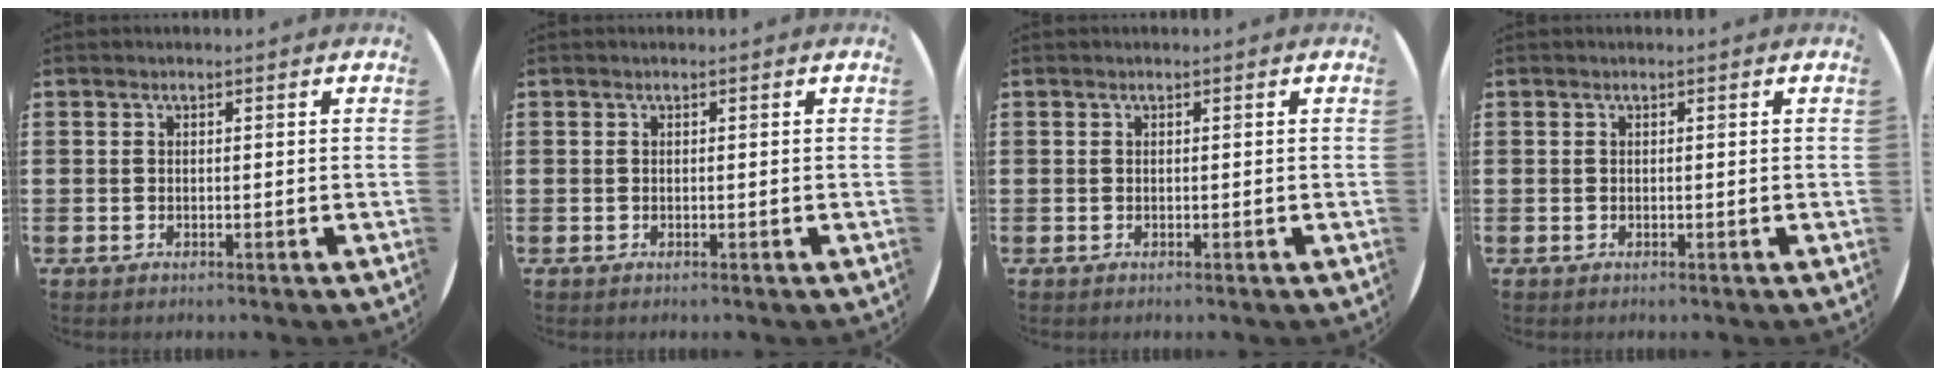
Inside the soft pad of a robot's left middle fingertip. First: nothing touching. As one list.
[{"total": 0.0}, {"total": 0.0}, {"total": 0.0}]